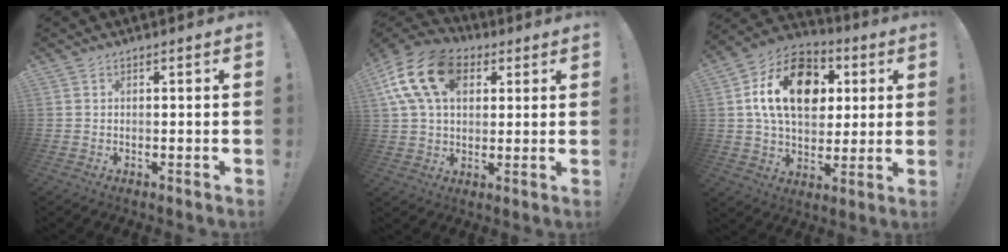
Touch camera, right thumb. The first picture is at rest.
{"total": 18.3, "force": [6.3, 12.3, 11.9], "torque": [-0.206, -0.011, 0.119]}
{"total": 19.5, "force": [5.3, 13.5, 13.0], "torque": [-0.214, 0.000, 0.099]}